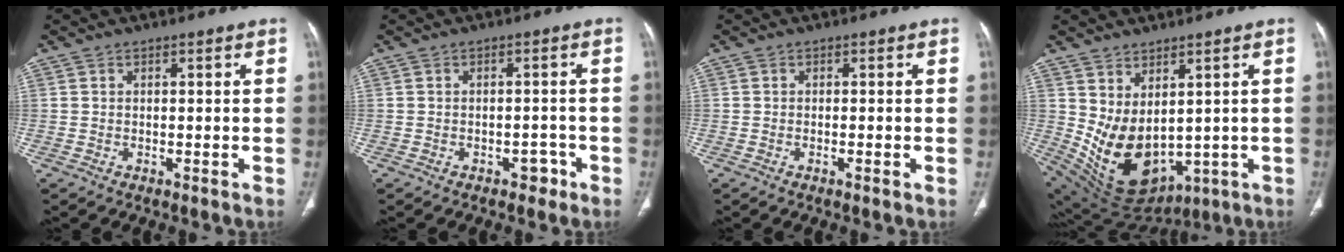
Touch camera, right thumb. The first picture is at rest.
{"total": 2.6, "force": [-1.6, 1.6, 1.3], "torque": [-0.004, 0.010, -0.018]}
{"total": 1.0, "force": [-0.4, 0.1, 0.9], "torque": [-0.018, -0.002, -0.005]}
{"total": 14.1, "force": [1.1, 8.8, 11.0], "torque": [-0.177, -0.030, 0.064]}